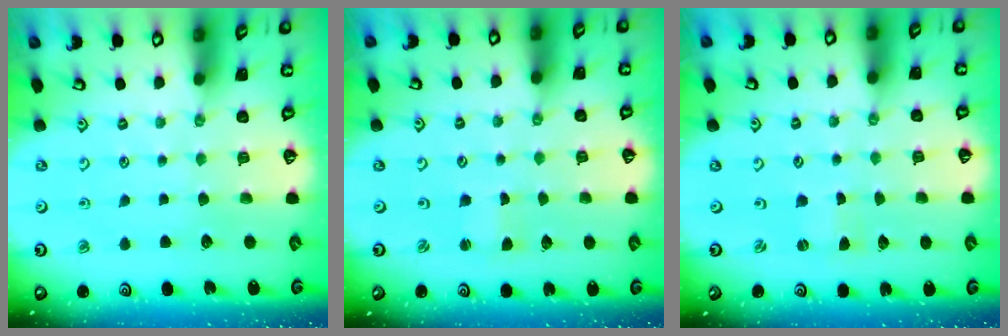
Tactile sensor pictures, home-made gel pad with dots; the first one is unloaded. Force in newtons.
{"total": 1.4, "press": 1.4, "slide": 0.1}
{"total": 0.0}